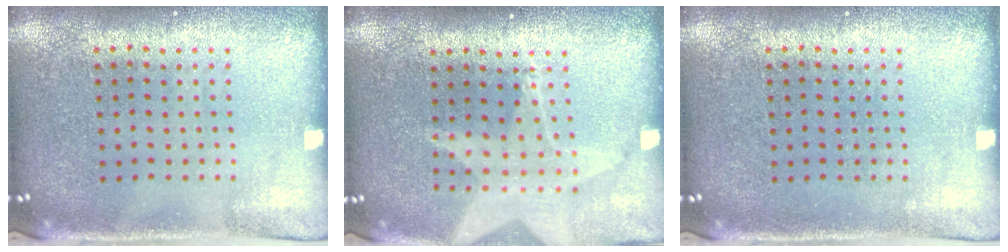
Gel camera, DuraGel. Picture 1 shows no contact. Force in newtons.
{"total": 1.4, "press": 1.4, "slide": 0.3}
{"total": 0.0}